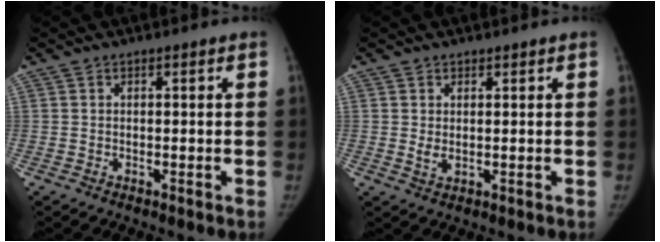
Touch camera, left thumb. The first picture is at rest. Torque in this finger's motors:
{"motor_torque": [-0.02, 0.03, 0.38, -0.22, 0.06]}